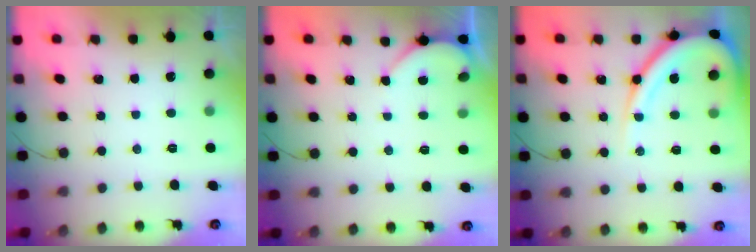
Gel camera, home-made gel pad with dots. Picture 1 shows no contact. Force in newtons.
{"total": 3.0, "press": 3.0, "slide": 0.2}
{"total": 14.0, "press": 13.9, "slide": 1.5}